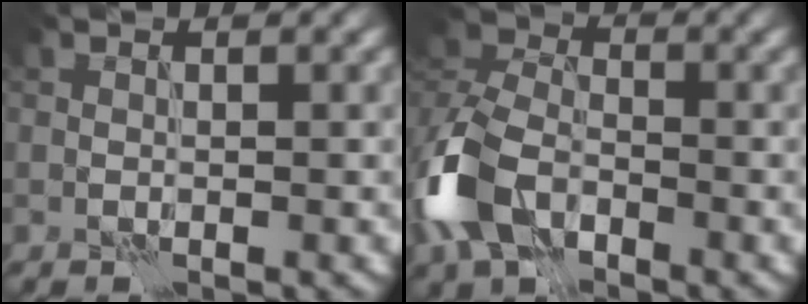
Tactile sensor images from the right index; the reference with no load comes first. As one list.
[{"total": 8.3, "force": [-3.8, 5.2, 5.3], "torque": [-0.122, 0.003, -0.089]}]